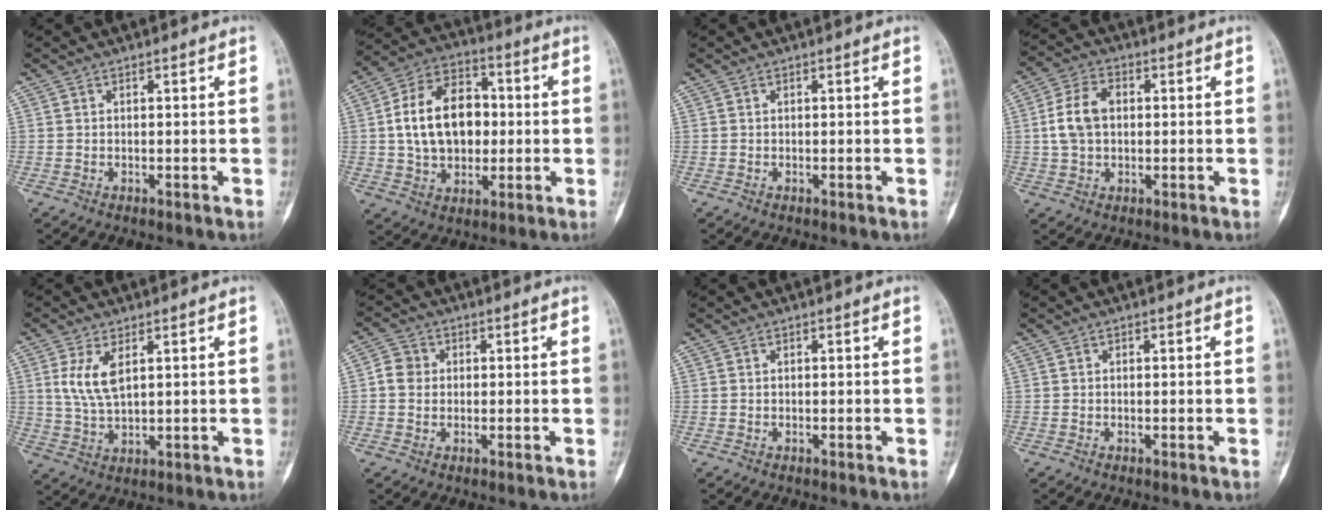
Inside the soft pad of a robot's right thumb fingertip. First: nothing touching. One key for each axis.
{"total": 16.5, "fx": 0.8, "fy": 11.4, "fz": 11.8, "tx": -0.170, "ty": 0.023, "tz": 0.014}
{"total": 0.0}
{"total": 8.4, "fx": 0.7, "fy": 5.8, "fz": 6.0, "tx": -0.110, "ty": 0.017, "tz": 0.011}
{"total": 7.0, "fx": 2.3, "fy": 3.5, "fz": 5.6, "tx": -0.109, "ty": -0.008, "tz": 0.055}
{"total": 4.3, "fx": 0.2, "fy": 3.9, "fz": 1.8, "tx": -0.019, "ty": 0.008, "tz": -0.003}
{"total": 0.0}
{"total": 0.0}